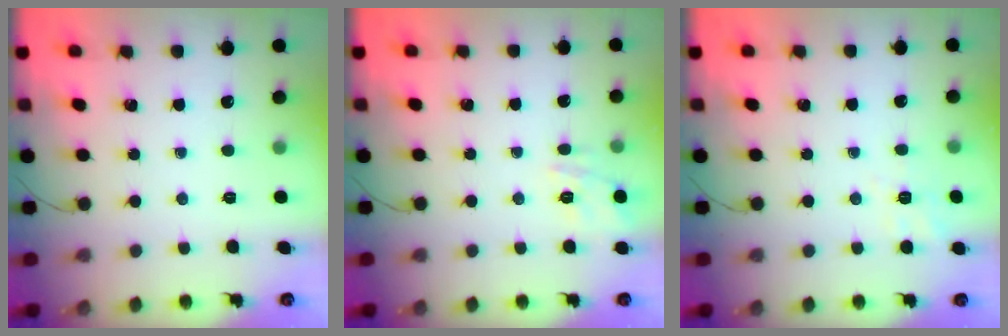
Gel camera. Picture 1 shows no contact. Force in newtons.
{"total": 11.9, "press": 11.9, "slide": 0.9}
{"total": 2.2, "press": 0.2, "slide": 2.2}